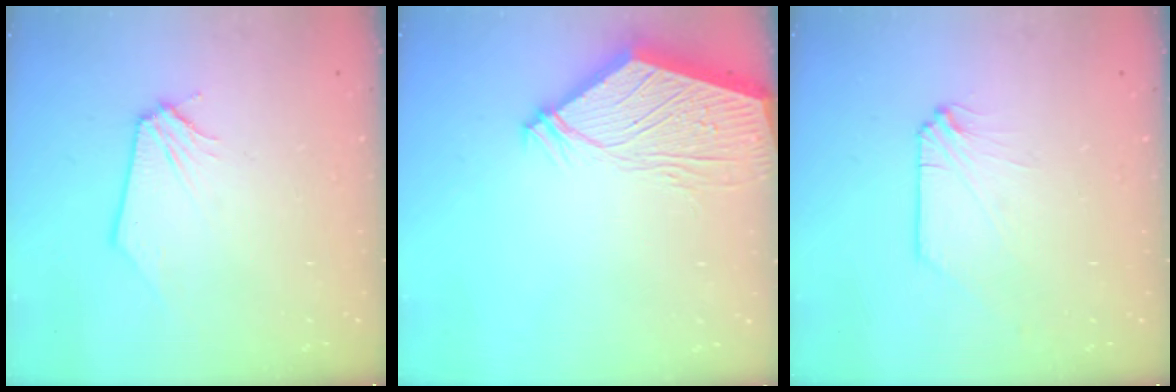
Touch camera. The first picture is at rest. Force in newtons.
{"total": 10.4, "press": 10.3, "slide": 1.3}
{"total": 0.0}